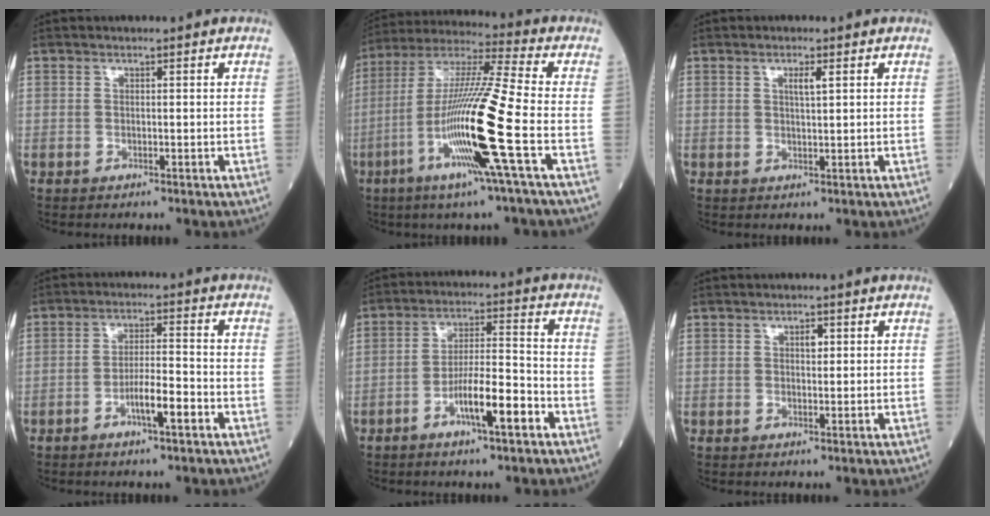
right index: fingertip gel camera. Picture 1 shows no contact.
{"total": 17.0, "force": [-5.3, -1.5, 16.0], "torque": [-0.315, -0.019, -0.110]}
{"total": 1.9, "force": [0.9, 0.2, 1.7], "torque": [-0.032, -0.002, 0.013]}
{"total": 5.1, "force": [-2.6, 0.5, 4.4], "torque": [-0.078, 0.000, -0.049]}
{"total": 8.4, "force": [-4.3, 1.0, 7.2], "torque": [-0.130, 0.004, -0.074]}
{"total": 1.4, "force": [0.5, 0.7, 1.1], "torque": [-0.016, 0.000, 0.007]}